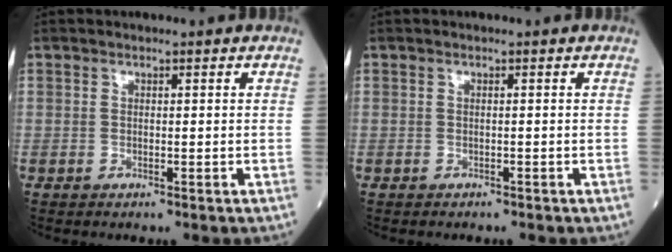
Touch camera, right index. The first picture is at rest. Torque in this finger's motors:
{"motor_torque": [-0.02, 0.05, 0.06, 0.02]}